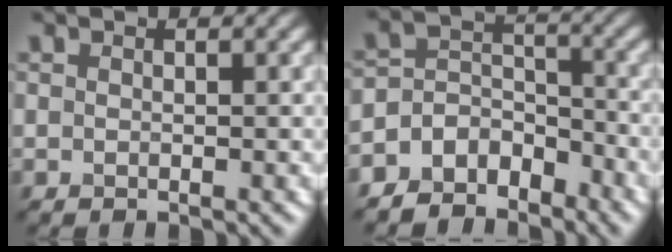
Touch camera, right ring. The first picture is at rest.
{"total": 5.4, "force": [-4.3, 3.1, 1.2], "torque": [-0.009, 0.001, -0.080]}